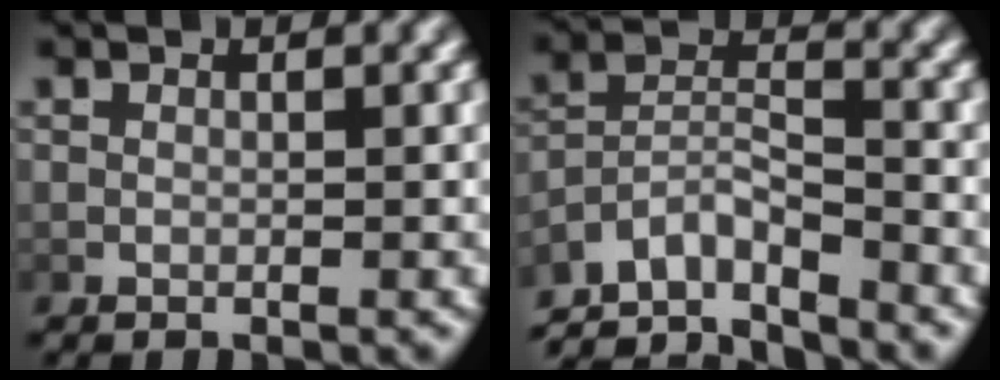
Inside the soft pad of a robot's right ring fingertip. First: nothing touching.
{"total": 9.6, "force": [-7.1, 5.2, 3.7], "torque": [-0.076, -0.042, -0.113]}